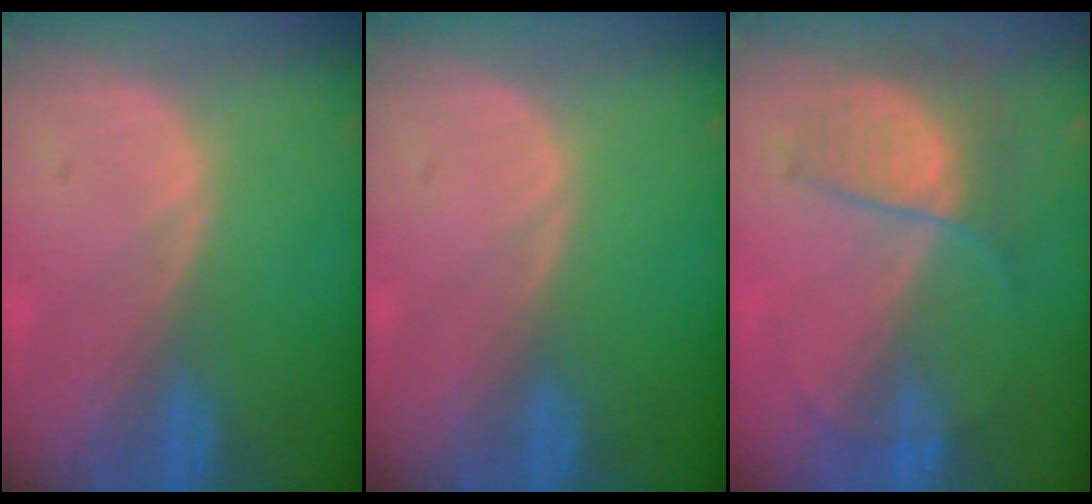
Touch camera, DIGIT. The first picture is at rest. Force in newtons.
{"total": 0.0}
{"total": 7.3, "press": 6.0, "slide": 4.0}